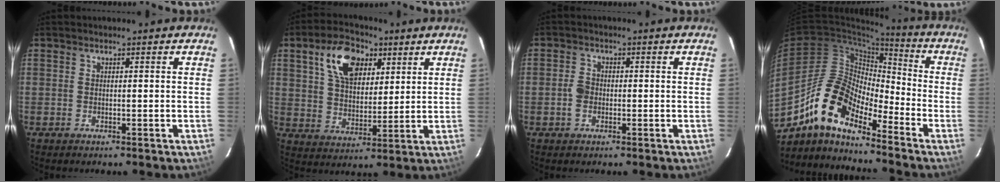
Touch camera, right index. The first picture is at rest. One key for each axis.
{"total": 12.8, "fx": 6.0, "fy": 7.6, "fz": 8.4, "tx": -0.153, "ty": 0.024, "tz": 0.107}
{"total": 2.8, "fx": -0.7, "fy": 2.1, "fz": 1.6, "tx": -0.036, "ty": 0.006, "tz": -0.014}
{"total": 14.0, "fx": -10.7, "fy": 4.7, "fz": 7.7, "tx": -0.136, "ty": 0.007, "tz": -0.217}